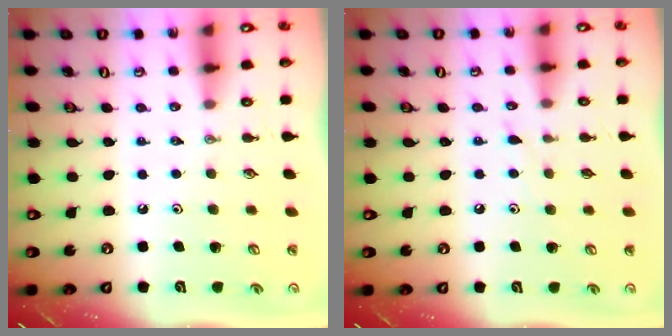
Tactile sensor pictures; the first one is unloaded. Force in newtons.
{"total": 5.0, "press": 5.0, "slide": 0.5}